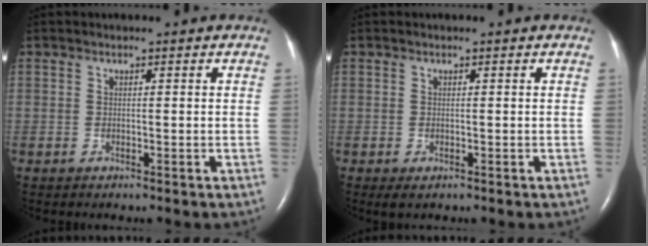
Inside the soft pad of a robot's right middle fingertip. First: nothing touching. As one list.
[{"total": 1.1, "force": [-0.4, 0.5, 0.9], "torque": [-0.015, -0.004, 0.000]}]